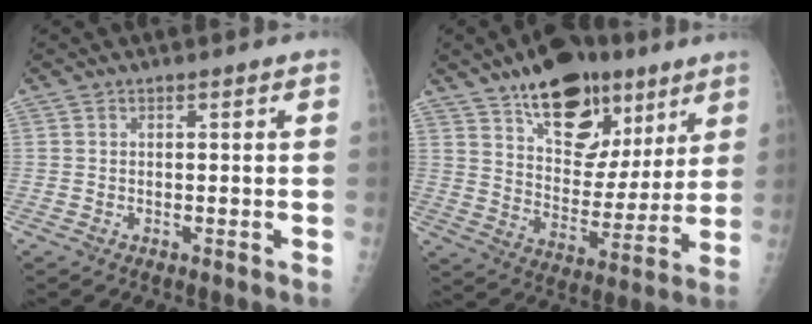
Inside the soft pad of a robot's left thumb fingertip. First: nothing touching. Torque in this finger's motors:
{"motor_torque": [1.45, 1.46, 0.74, -0.34, 0.10]}